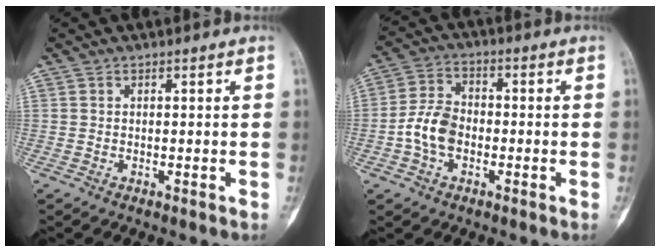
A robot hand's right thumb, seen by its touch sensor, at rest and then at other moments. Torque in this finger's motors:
{"motor_torque": [0.04, 0.04, 0.33, -0.33, 0.04]}